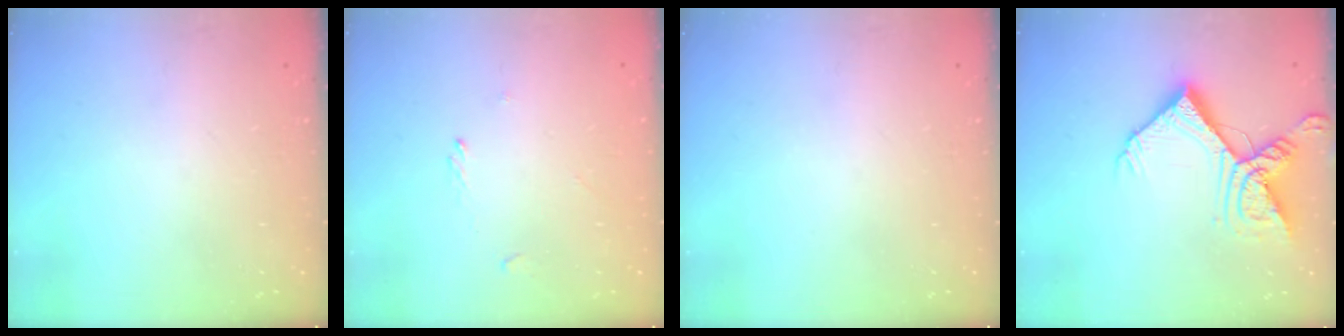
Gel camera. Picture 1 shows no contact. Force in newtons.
{"total": 0.6, "press": 0.3, "slide": 0.5}
{"total": 0.0}
{"total": 16.3, "press": 16.2, "slide": 2.0}